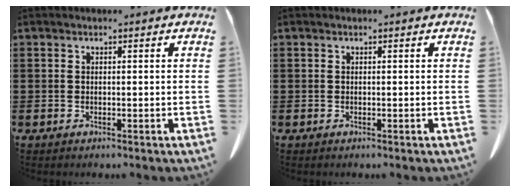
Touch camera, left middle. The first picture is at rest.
{"total": 0.0}